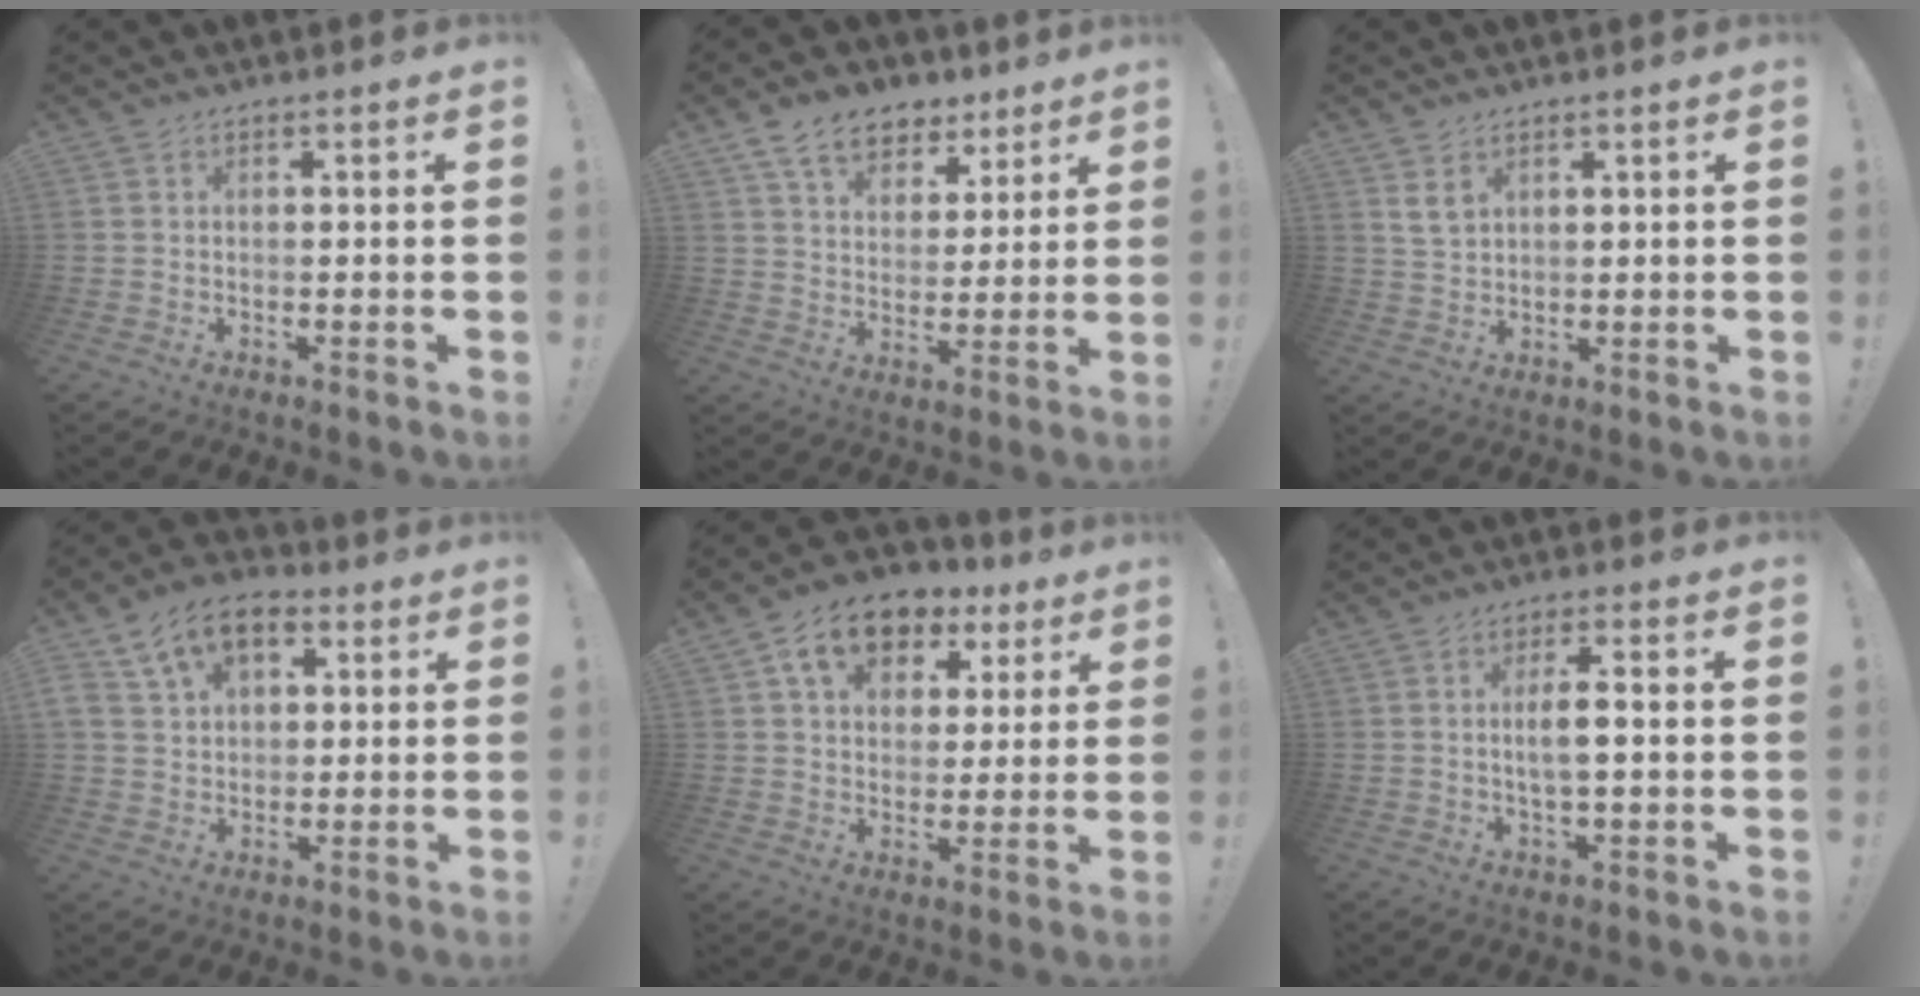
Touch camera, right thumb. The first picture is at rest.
{"total": 12.6, "force": [8.2, 8.0, 5.2], "torque": [-0.087, -0.043, 0.157]}
{"total": 4.6, "force": [2.8, 3.2, 1.8], "torque": [-0.021, -0.012, 0.052]}
{"total": 13.3, "force": [5.8, 9.1, 7.7], "torque": [-0.127, -0.013, 0.114]}
{"total": 13.0, "force": [6.9, 8.9, 6.5], "torque": [-0.102, -0.026, 0.130]}
{"total": 6.0, "force": [0.1, 1.8, 5.7], "torque": [-0.100, -0.002, -0.005]}